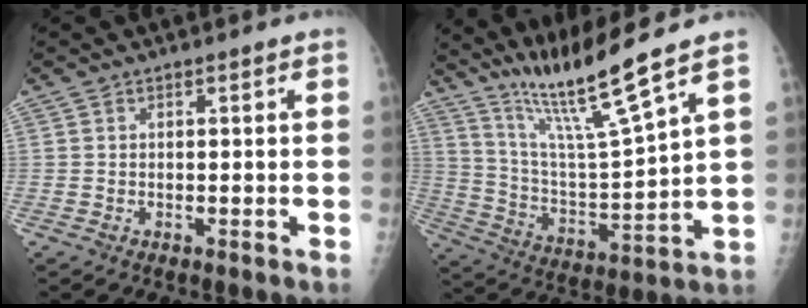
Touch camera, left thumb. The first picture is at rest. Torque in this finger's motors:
{"motor_torque": [0.29, 0.07, 0.38, -0.32, 0.23]}